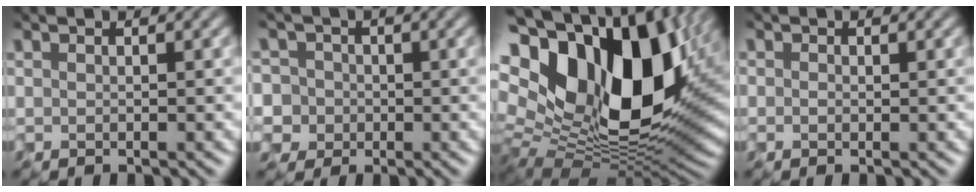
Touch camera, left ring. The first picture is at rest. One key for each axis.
{"total": 4.2, "fx": 0.0, "fy": 4.1, "fz": 0.8, "tx": -0.017, "ty": 0.032, "tz": -0.011}
{"total": 19.2, "fx": 3.8, "fy": 12.3, "fz": 14.3, "tx": -0.270, "ty": -0.003, "tz": 0.099}
{"total": 0.8, "fx": -0.5, "fy": -0.2, "fz": -0.6, "tx": 0.001, "ty": 0.001, "tz": 0.002}